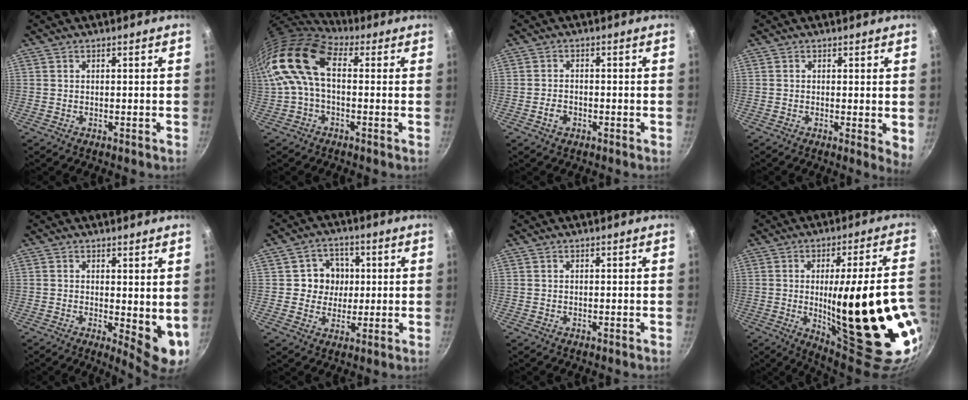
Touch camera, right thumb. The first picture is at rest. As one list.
[{"total": 15.4, "force": [2.5, 8.8, 12.4], "torque": [-0.240, 0.028, 0.032]}, {"total": 2.2, "force": [-1.1, 1.5, 1.2], "torque": [-0.020, 0.011, -0.021]}, {"total": 3.3, "force": [0.7, 1.2, 2.9], "torque": [-0.035, -0.004, 0.007]}, {"total": 7.5, "force": [1.1, 3.0, 6.8], "torque": [-0.079, -0.015, 0.020]}, {"total": 6.7, "force": [0.7, 6.4, 1.9], "torque": [0.013, 0.004, 0.002]}, {"total": 0.0}, {"total": 28.2, "force": [-4.5, 7.5, 26.8], "torque": [-0.335, -0.012, -0.039]}]